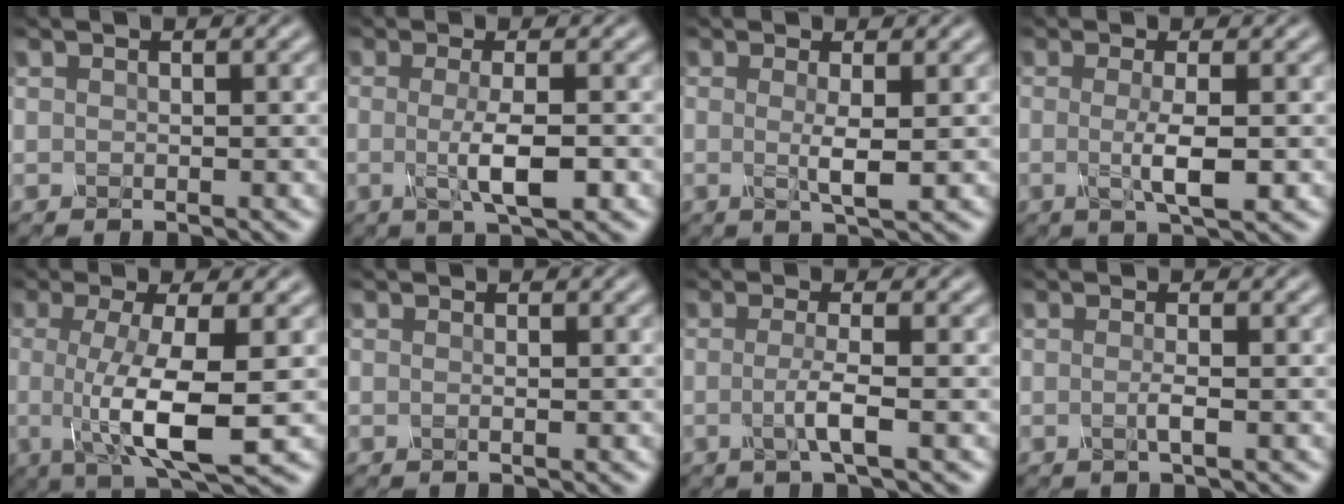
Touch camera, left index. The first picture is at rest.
{"total": 4.0, "force": [-0.6, 0.9, 3.8], "torque": [-0.064, -0.010, -0.011]}
{"total": 2.3, "force": [-0.1, 0.3, 2.3], "torque": [-0.043, -0.009, -0.003]}
{"total": 3.4, "force": [-0.3, 0.7, 3.3], "torque": [-0.055, -0.010, -0.007]}
{"total": 7.8, "force": [-0.9, 1.8, 7.5], "torque": [-0.123, -0.013, -0.017]}
{"total": 0.0}
{"total": 2.5, "force": [-0.6, 0.4, 2.4], "torque": [-0.045, -0.008, -0.016]}
{"total": 1.2, "force": [-0.3, 0.2, 1.1], "torque": [-0.019, -0.006, -0.009]}